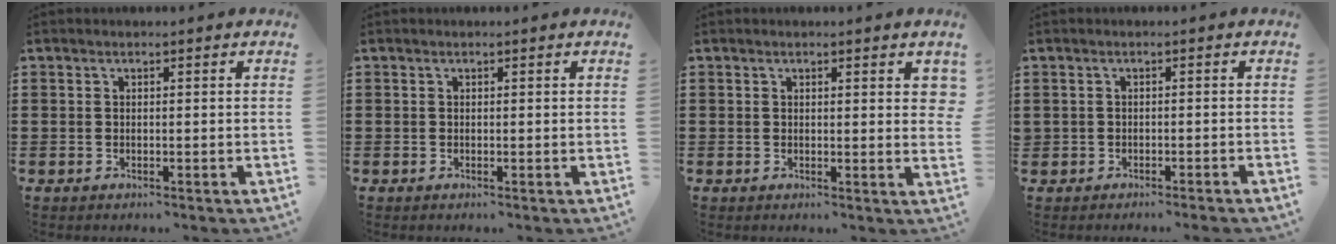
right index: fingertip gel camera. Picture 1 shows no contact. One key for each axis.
{"total": 0.0}
{"total": 1.2, "fx": 0.7, "fy": 0.4, "fz": 0.9, "tx": -0.012, "ty": 0.000, "tz": 0.010}
{"total": 1.0, "fx": -1.0, "fy": 0.1, "fz": 0.0, "tx": -0.003, "ty": 0.001, "tz": -0.021}